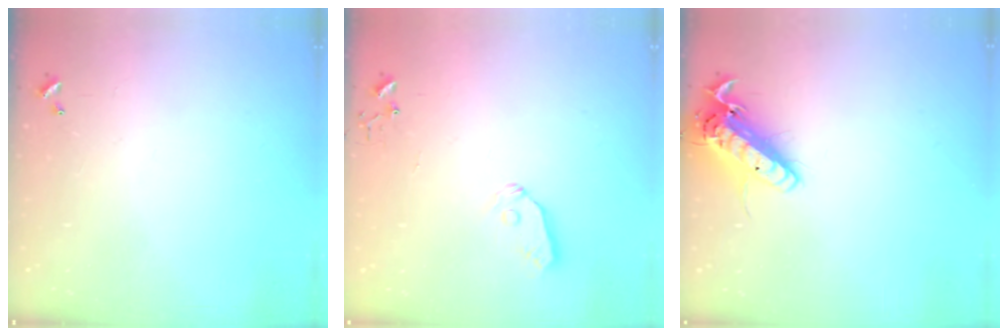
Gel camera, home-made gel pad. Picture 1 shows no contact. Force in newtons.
{"total": 6.5, "press": 6.5, "slide": 0.2}
{"total": 15.0, "press": 14.7, "slide": 3.0}